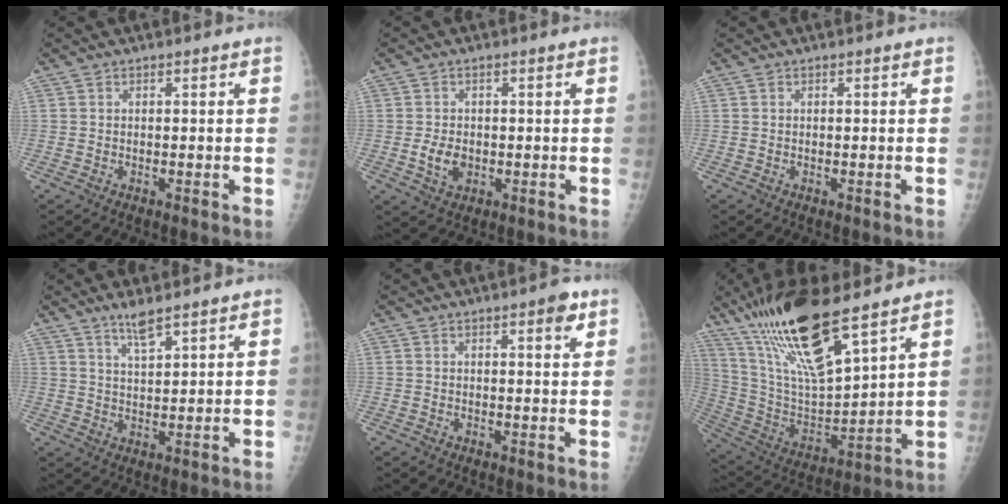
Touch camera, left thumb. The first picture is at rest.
{"total": 4.1, "force": [-0.5, 2.9, 2.8], "torque": [-0.045, -0.002, -0.003]}
{"total": 0.0}
{"total": 4.2, "force": [3.3, 0.5, 2.6], "torque": [-0.047, -0.023, 0.065]}
{"total": 3.1, "force": [1.7, 0.7, 2.5], "torque": [-0.028, -0.007, 0.020]}
{"total": 21.8, "force": [14.8, 4.6, 15.3], "torque": [-0.280, -0.059, 0.283]}